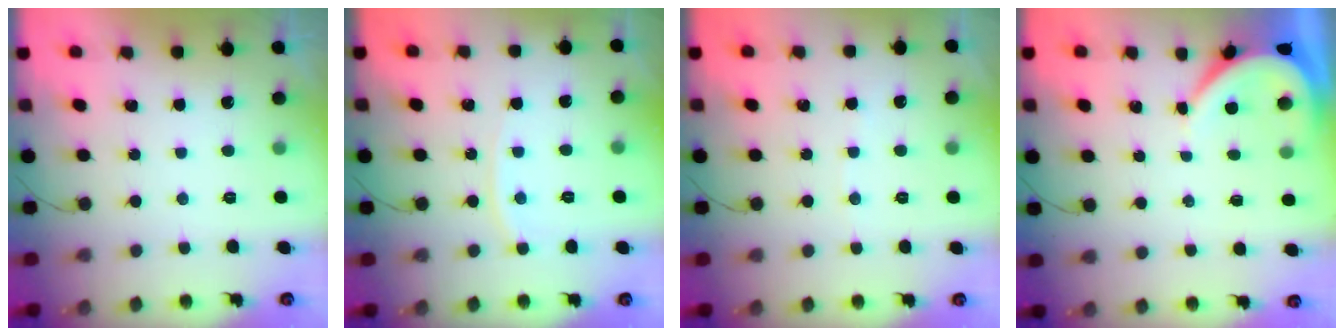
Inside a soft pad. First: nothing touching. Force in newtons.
{"total": 4.2, "press": 4.2, "slide": 0.6}
{"total": 2.6, "press": 2.6, "slide": 0.3}
{"total": 3.9, "press": 3.9, "slide": 0.4}